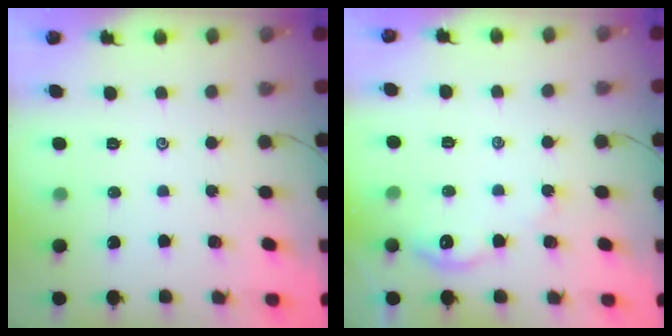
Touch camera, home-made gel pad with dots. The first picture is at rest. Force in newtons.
{"total": 4.0, "press": 4.0, "slide": 0.5}